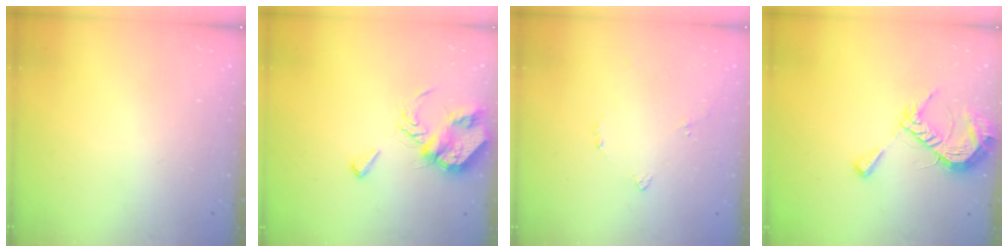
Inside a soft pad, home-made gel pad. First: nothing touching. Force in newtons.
{"total": 8.4, "press": 8.3, "slide": 0.6}
{"total": 3.2, "press": 3.2, "slide": 0.5}
{"total": 12.2, "press": 12.1, "slide": 1.0}